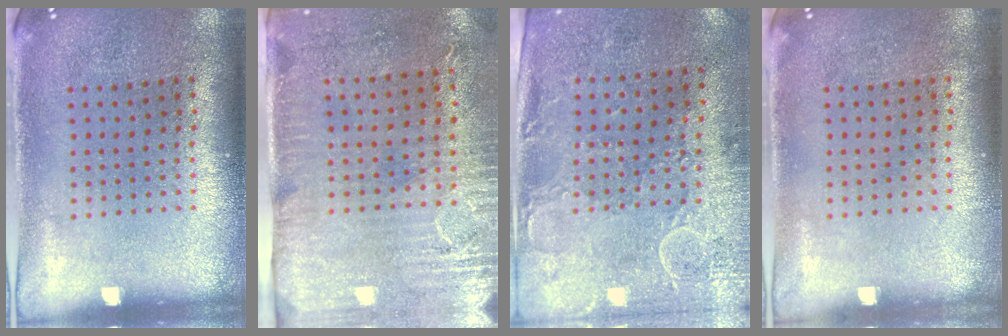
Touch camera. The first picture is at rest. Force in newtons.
{"total": 2.9, "press": 2.4, "slide": 1.6}
{"total": 3.0, "press": 2.4, "slide": 1.7}
{"total": 0.0}